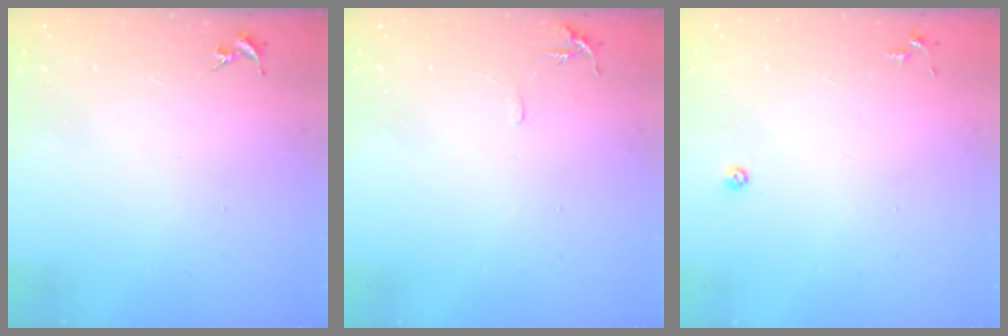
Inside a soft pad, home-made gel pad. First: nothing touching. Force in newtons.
{"total": 6.0, "press": 5.9, "slide": 0.7}
{"total": 3.5, "press": 3.4, "slide": 0.7}